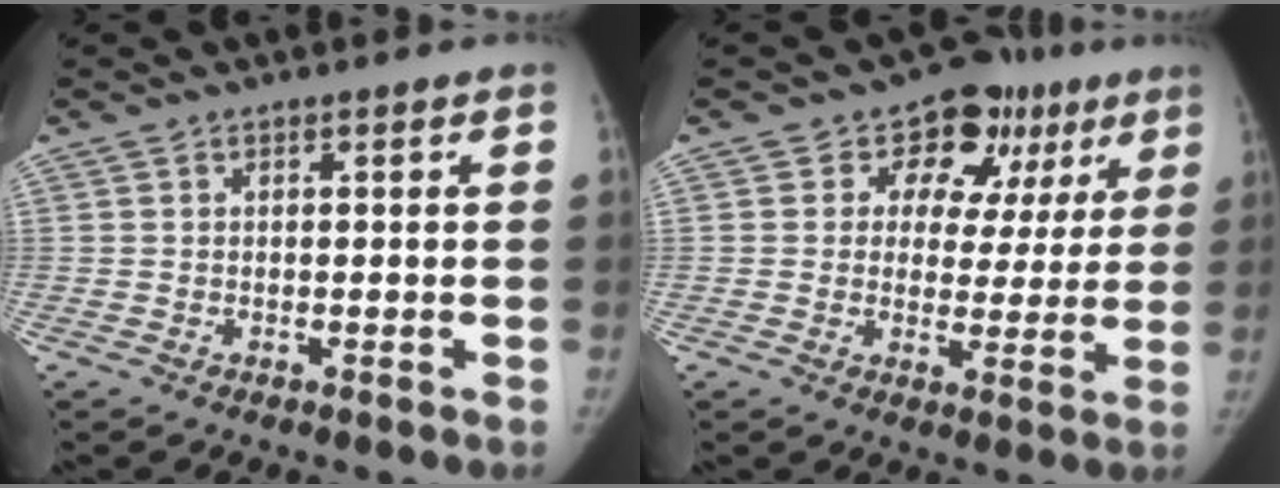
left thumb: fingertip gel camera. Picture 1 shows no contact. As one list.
[{"total": 11.8, "force": [5.6, 9.1, 5.1], "torque": [0.000, -0.004, 0.070]}]